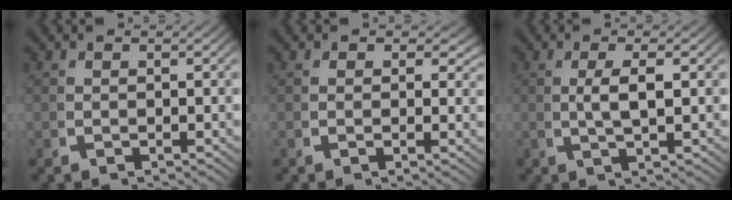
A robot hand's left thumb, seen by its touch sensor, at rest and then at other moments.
{"total": 1.7, "force": [0.9, 1.2, 0.7], "torque": [-0.004, -0.007, 0.009]}
{"total": 2.8, "force": [0.4, 0.7, 2.7], "torque": [-0.058, -0.001, 0.009]}